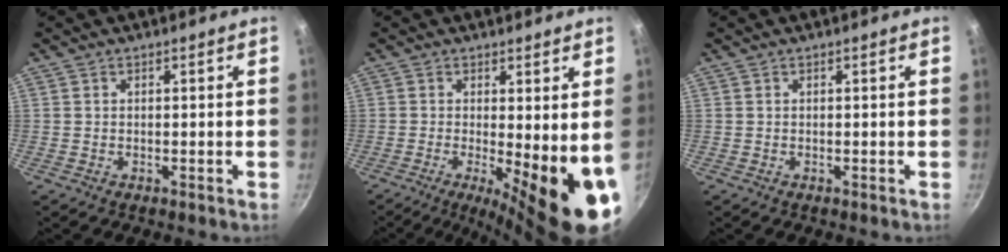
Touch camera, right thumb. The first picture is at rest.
{"total": 13.1, "force": [-2.1, 3.2, 12.5], "torque": [-0.149, -0.023, -0.023]}
{"total": 0.0}